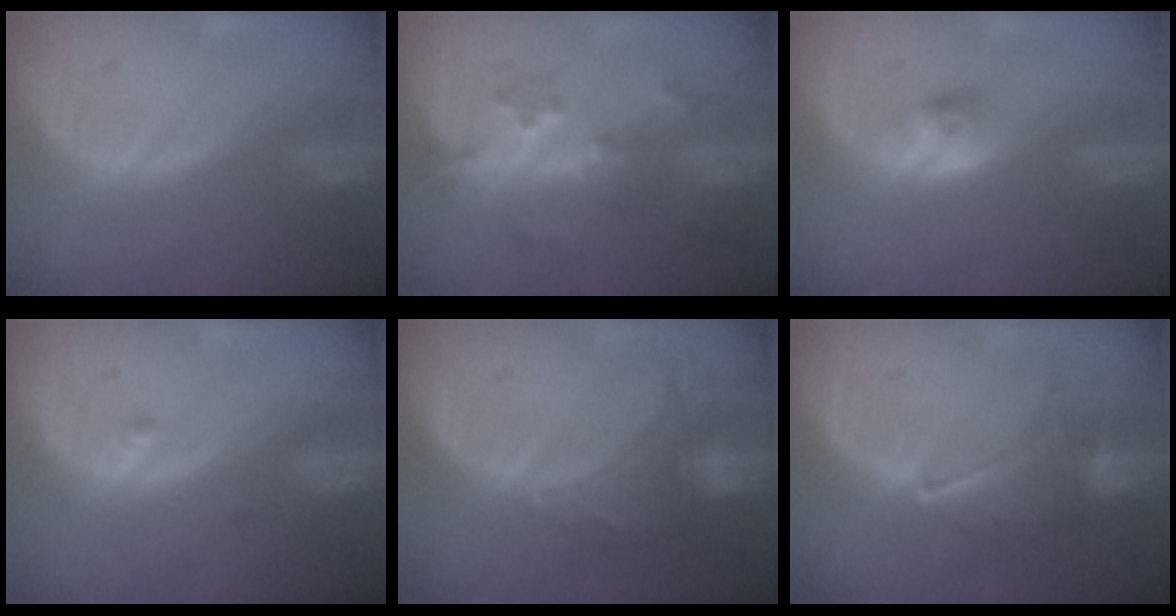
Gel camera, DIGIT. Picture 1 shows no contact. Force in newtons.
{"total": 6.5, "press": 5.8, "slide": 2.9}
{"total": 2.6, "press": 2.3, "slide": 1.2}
{"total": 1.3, "press": 1.1, "slide": 0.7}
{"total": 6.8, "press": 6.8, "slide": 0.2}
{"total": 6.8, "press": 6.7, "slide": 1.4}